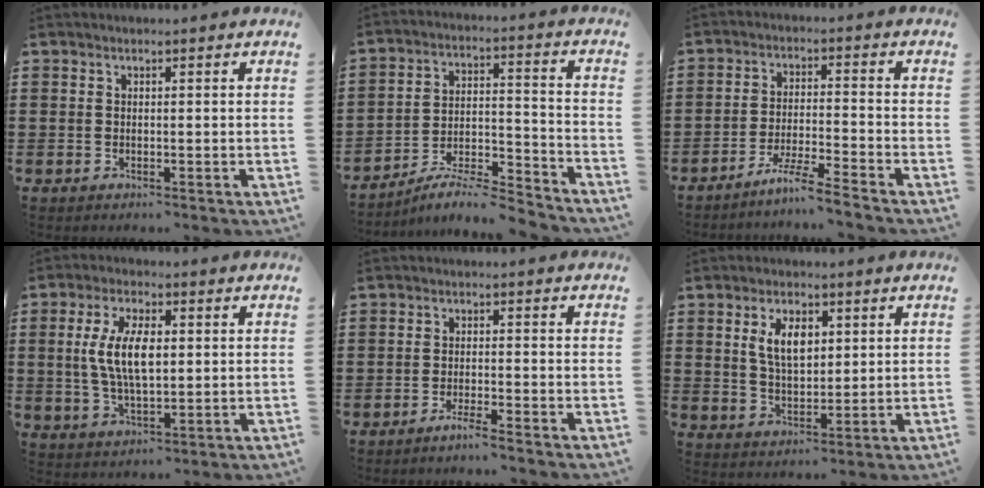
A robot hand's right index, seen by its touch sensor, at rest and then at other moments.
{"total": 7.0, "force": [-6.6, 0.3, 2.3], "torque": [-0.034, -0.001, -0.131]}
{"total": 5.5, "force": [-5.0, -0.8, 2.3], "torque": [-0.051, -0.016, -0.097]}
{"total": 8.5, "force": [0.8, 3.5, 7.7], "torque": [-0.168, 0.004, 0.008]}
{"total": 2.2, "force": [-1.9, -0.4, 1.0], "torque": [-0.017, -0.001, -0.034]}
{"total": 6.1, "force": [2.1, 3.2, 4.8], "torque": [-0.095, 0.007, 0.034]}